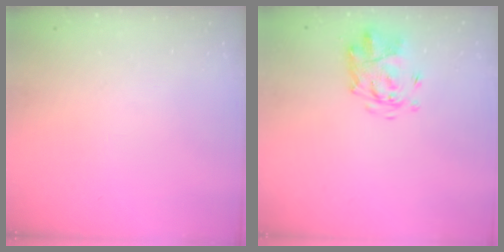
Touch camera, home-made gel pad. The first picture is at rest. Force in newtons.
{"total": 4.4, "press": 4.4, "slide": 0.6}